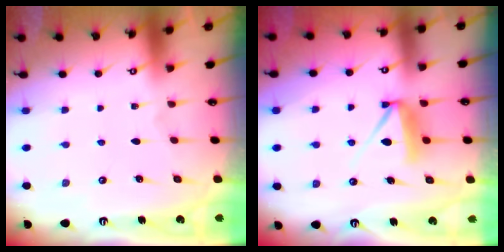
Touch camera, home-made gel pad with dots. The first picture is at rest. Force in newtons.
{"total": 9.5, "press": 9.4, "slide": 0.9}